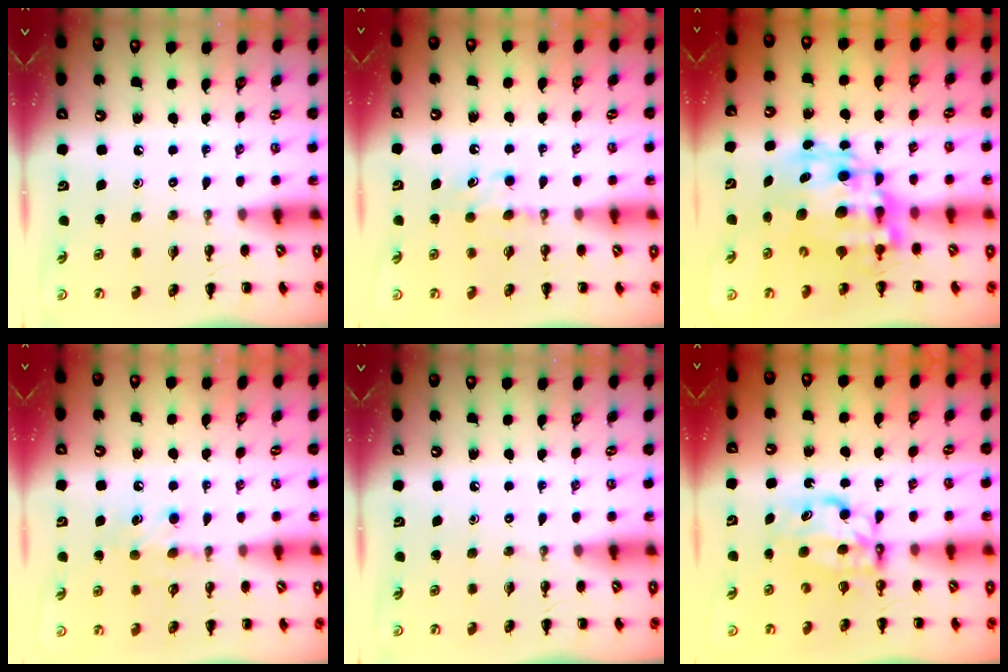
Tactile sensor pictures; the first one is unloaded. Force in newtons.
{"total": 6.4, "press": 6.2, "slide": 1.6}
{"total": 14.3, "press": 14.0, "slide": 3.2}
{"total": 9.1, "press": 8.9, "slide": 2.0}
{"total": 0.0}
{"total": 6.8, "press": 6.7, "slide": 0.5}